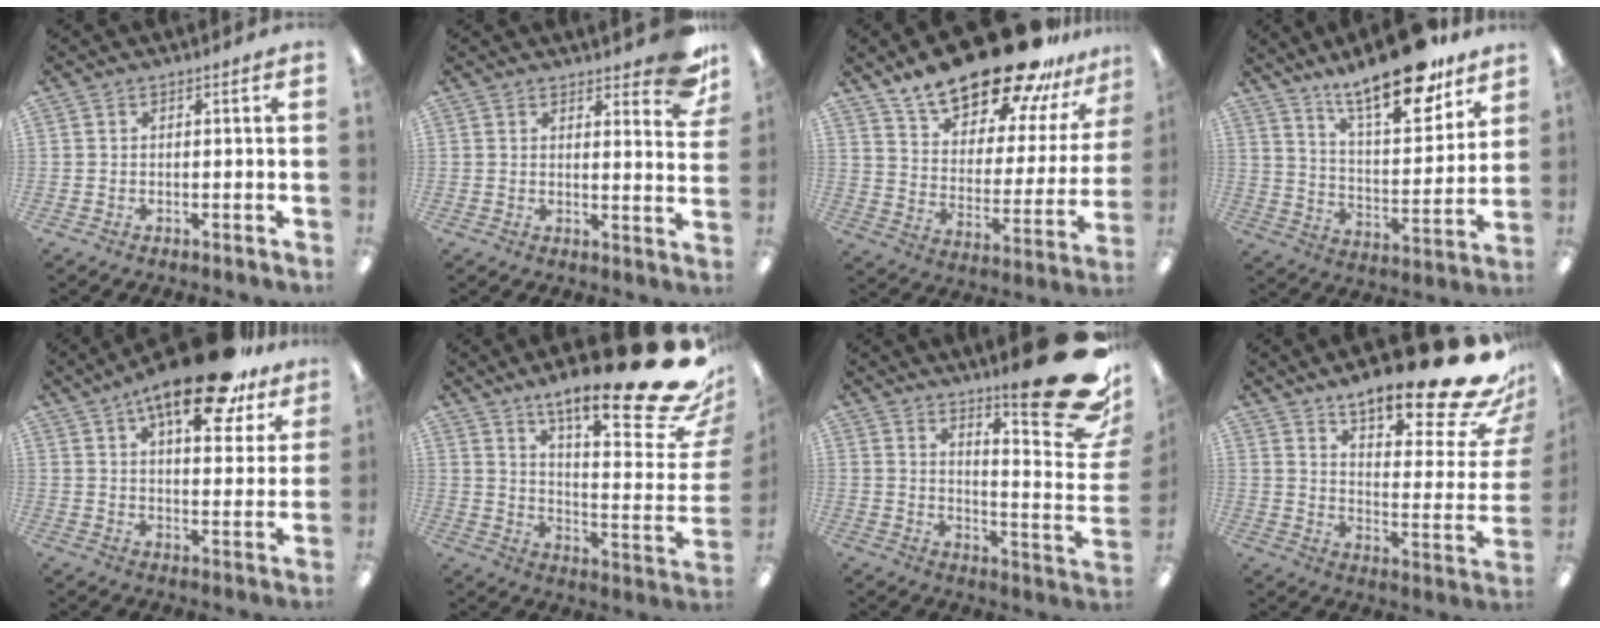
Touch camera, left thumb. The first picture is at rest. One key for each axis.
{"total": 8.4, "fx": 6.0, "fy": 2.6, "fz": 5.3, "tx": -0.059, "ty": -0.035, "tz": 0.100}
{"total": 23.4, "fx": 19.1, "fy": 7.3, "fz": 11.5, "tx": -0.177, "ty": -0.138, "tz": 0.320}
{"total": 20.9, "fx": 16.0, "fy": 6.2, "fz": 11.9, "tx": -0.181, "ty": -0.107, "tz": 0.265}
{"total": 18.6, "fx": 12.5, "fy": 6.4, "fz": 12.2, "tx": -0.185, "ty": -0.062, "tz": 0.202}
{"total": 27.4, "fx": 18.8, "fy": 5.9, "fz": 19.1, "tx": -0.260, "ty": -0.145, "tz": 0.302}
{"total": 22.3, "fx": 14.9, "fy": 4.6, "fz": 15.9, "tx": -0.210, "ty": -0.115, "tz": 0.239}
{"total": 23.7, "fx": 17.5, "fy": 6.1, "fz": 14.9, "tx": -0.194, "ty": -0.129, "tz": 0.278}